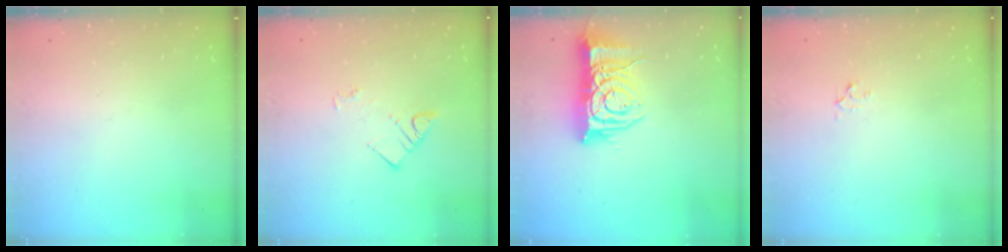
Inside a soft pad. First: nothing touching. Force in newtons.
{"total": 3.8, "press": 3.8, "slide": 0.4}
{"total": 11.3, "press": 11.2, "slide": 1.4}
{"total": 2.3, "press": 2.3, "slide": 0.2}